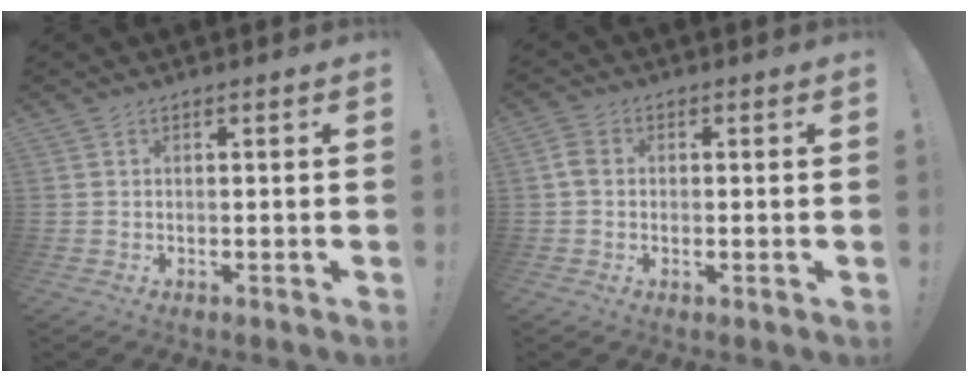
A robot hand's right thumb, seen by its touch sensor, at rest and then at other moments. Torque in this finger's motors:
{"motor_torque": [0.32, 0.61, -0.08, 0.07, 0.02]}